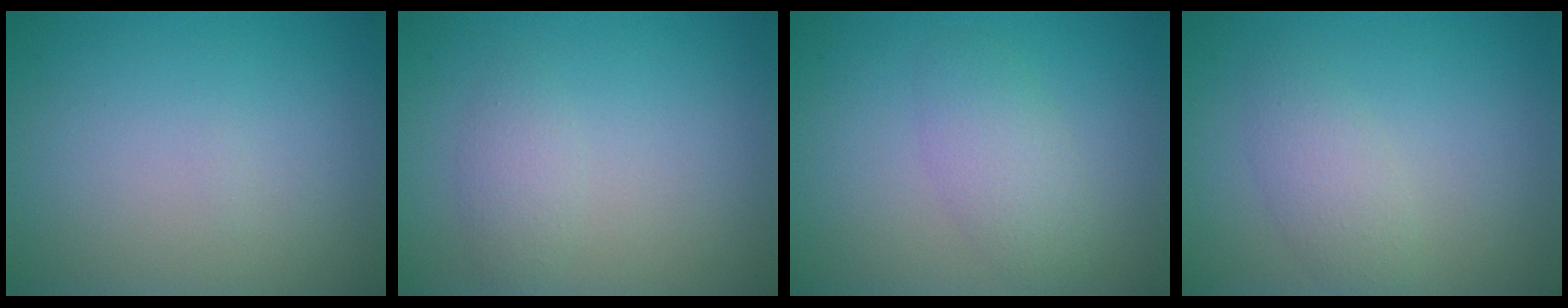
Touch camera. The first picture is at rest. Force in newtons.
{"total": 1.6, "press": 1.6, "slide": 0.1}
{"total": 2.7, "press": 2.7, "slide": 0.1}
{"total": 2.3, "press": 2.3, "slide": 0.1}